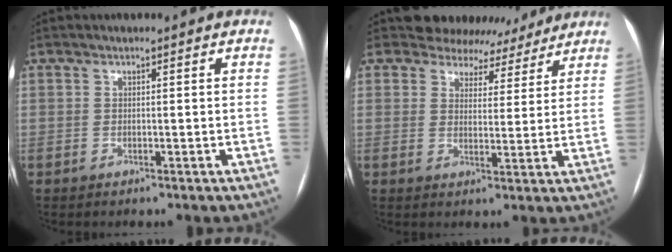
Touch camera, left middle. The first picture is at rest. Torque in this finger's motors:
{"motor_torque": [0.70, -1.00, 0.08, 0.00]}